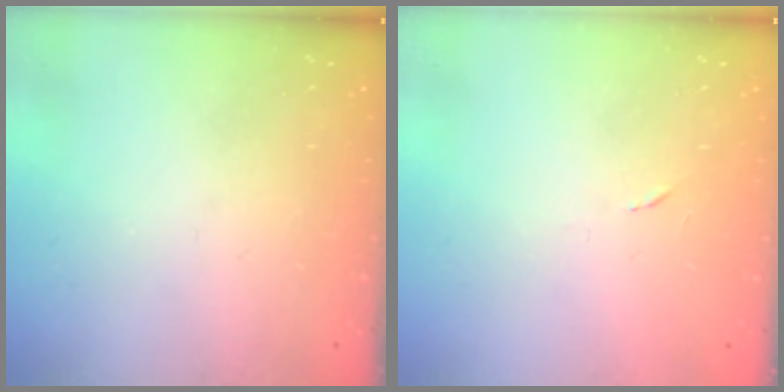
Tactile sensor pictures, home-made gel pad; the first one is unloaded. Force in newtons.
{"total": 3.5, "press": 3.3, "slide": 1.2}